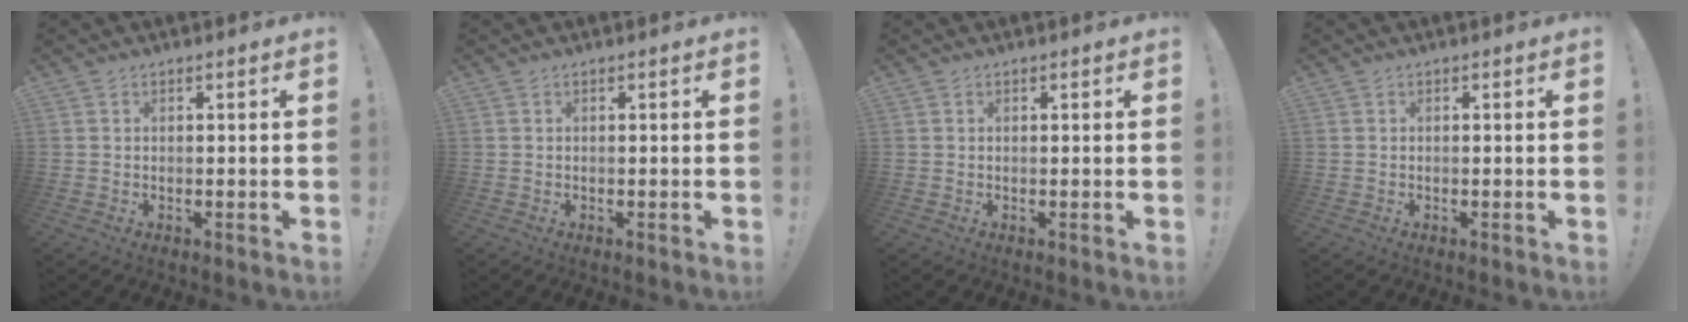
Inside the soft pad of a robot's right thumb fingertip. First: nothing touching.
{"total": 0.0}
{"total": 0.0}
{"total": 0.0}